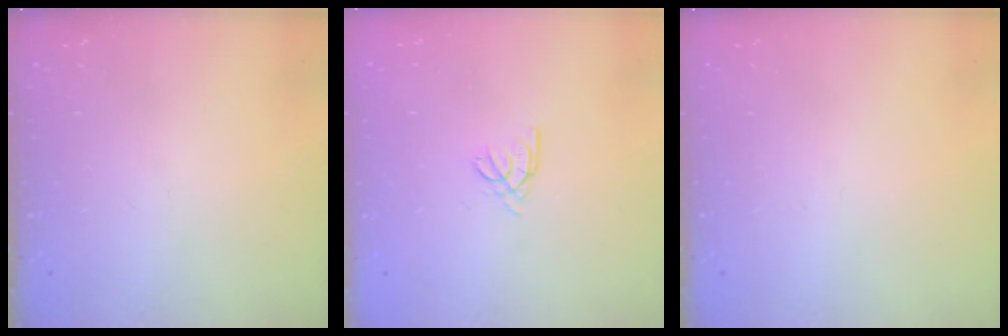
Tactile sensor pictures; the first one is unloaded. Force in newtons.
{"total": 2.2, "press": 2.1, "slide": 0.6}
{"total": 0.0}